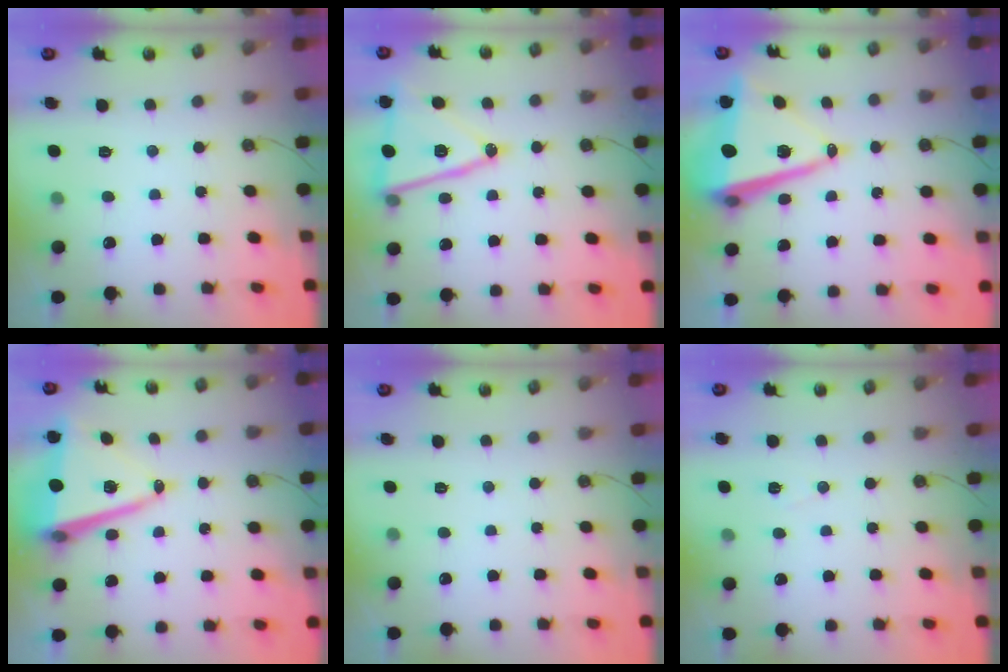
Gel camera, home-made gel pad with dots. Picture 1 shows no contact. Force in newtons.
{"total": 16.5, "press": 16.2, "slide": 3.5}
{"total": 13.7, "press": 13.5, "slide": 2.5}
{"total": 13.6, "press": 13.0, "slide": 4.1}
{"total": 0.0}
{"total": 6.2, "press": 4.2, "slide": 4.5}